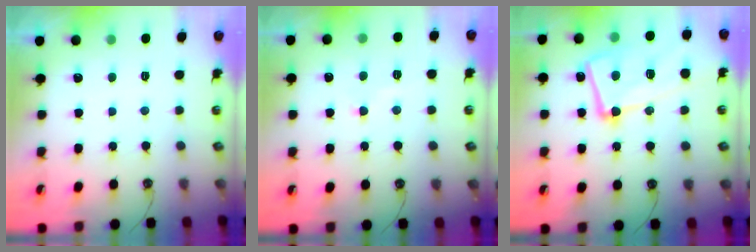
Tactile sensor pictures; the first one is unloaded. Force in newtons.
{"total": 2.9, "press": 2.8, "slide": 0.6}
{"total": 16.7, "press": 16.6, "slide": 2.3}